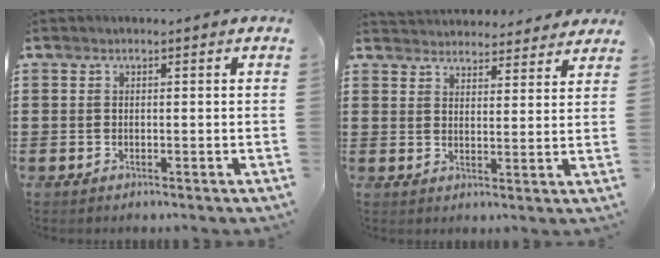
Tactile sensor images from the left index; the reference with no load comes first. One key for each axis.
{"total": 4.0, "fx": 3.9, "fy": 0.6, "fz": -0.1, "tx": -0.005, "ty": -0.020, "tz": 0.071}